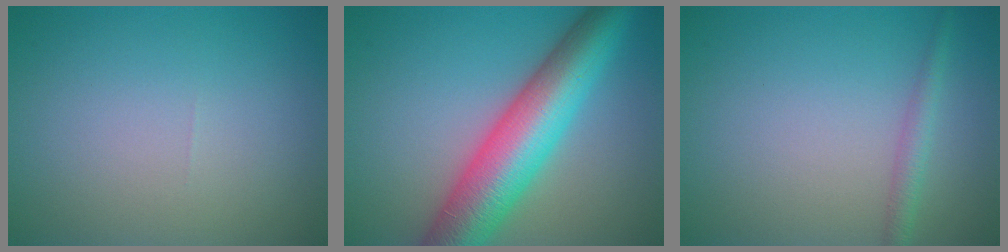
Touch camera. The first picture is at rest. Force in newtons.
{"total": 10.1, "press": 10.1, "slide": 0.2}
{"total": 1.7, "press": 1.7, "slide": 0.1}